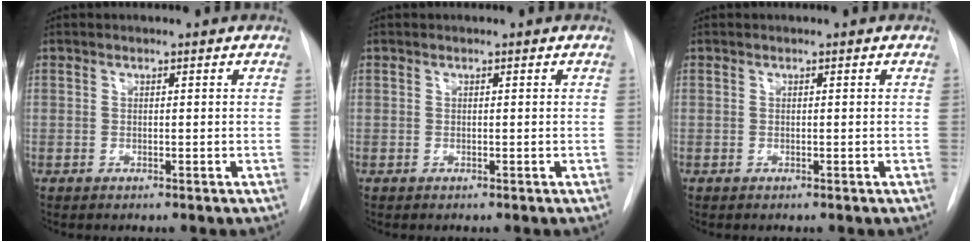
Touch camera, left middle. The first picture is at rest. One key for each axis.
{"total": 0.0}
{"total": 0.0}